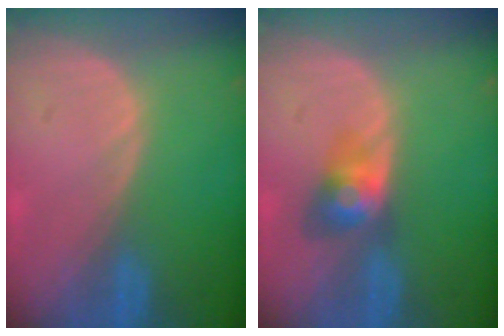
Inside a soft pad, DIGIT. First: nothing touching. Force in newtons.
{"total": 4.0, "press": 4.0, "slide": 0.3}